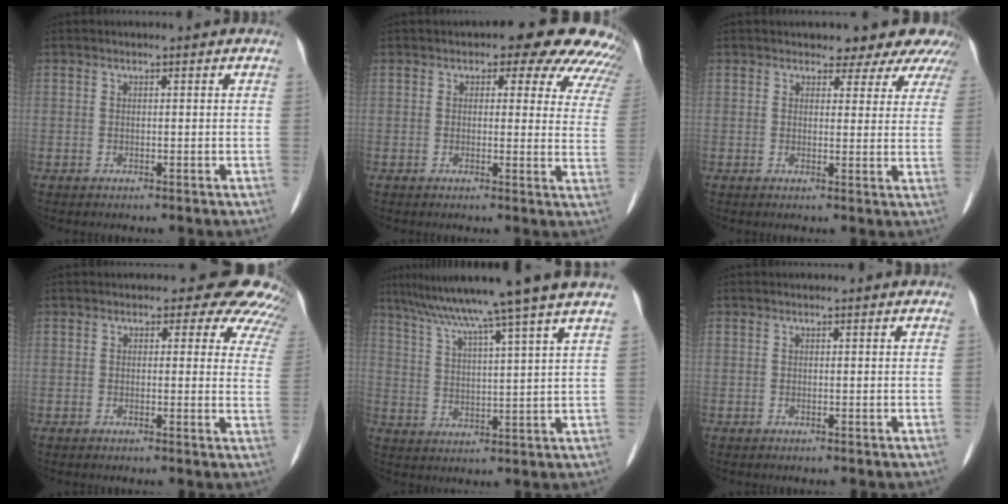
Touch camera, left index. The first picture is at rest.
{"total": 11.8, "force": [9.0, 4.7, 5.9], "torque": [-0.033, 0.006, 0.072]}
{"total": 9.1, "force": [8.2, 3.5, 1.8], "torque": [0.009, 0.000, 0.066]}
{"total": 10.2, "force": [8.8, 4.1, 2.9], "torque": [0.005, -0.010, 0.059]}
{"total": 15.3, "force": [12.1, -2.5, 9.0], "torque": [-0.144, 0.002, 0.175]}
{"total": 0.0}